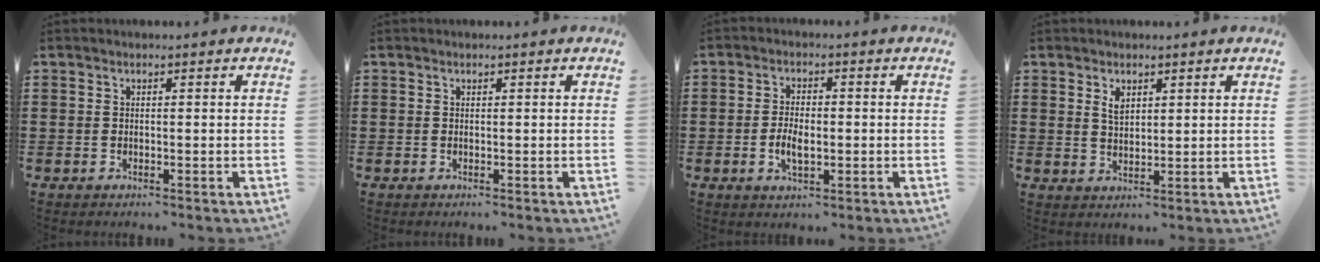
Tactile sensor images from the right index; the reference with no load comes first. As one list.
[{"total": 0.0}, {"total": 3.7, "force": [-0.8, 1.8, 3.2], "torque": [-0.065, 0.002, -0.015]}, {"total": 2.2, "force": [1.3, 1.2, 1.3], "torque": [-0.023, -0.001, 0.023]}]